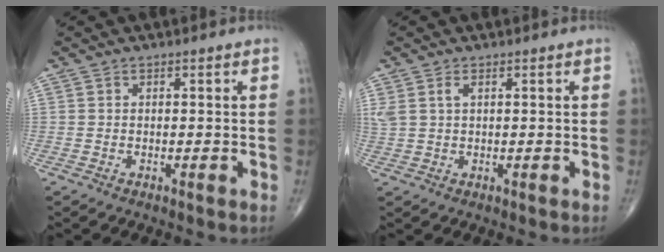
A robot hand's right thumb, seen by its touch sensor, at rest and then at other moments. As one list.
[{"total": 2.8, "force": [1.2, 1.5, 2.1], "torque": [-0.060, 0.012, 0.031]}]